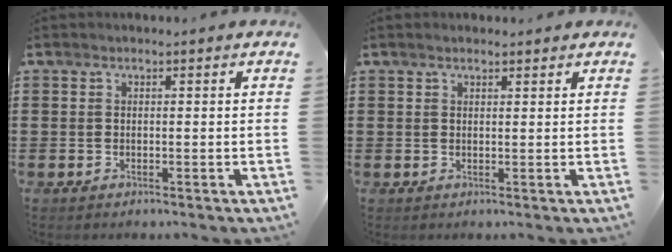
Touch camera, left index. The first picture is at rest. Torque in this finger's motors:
{"motor_torque": [2.14, 0.00, 0.15, 0.03]}